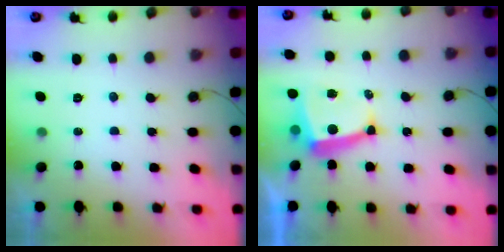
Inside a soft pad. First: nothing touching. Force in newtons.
{"total": 7.8, "press": 7.7, "slide": 1.0}